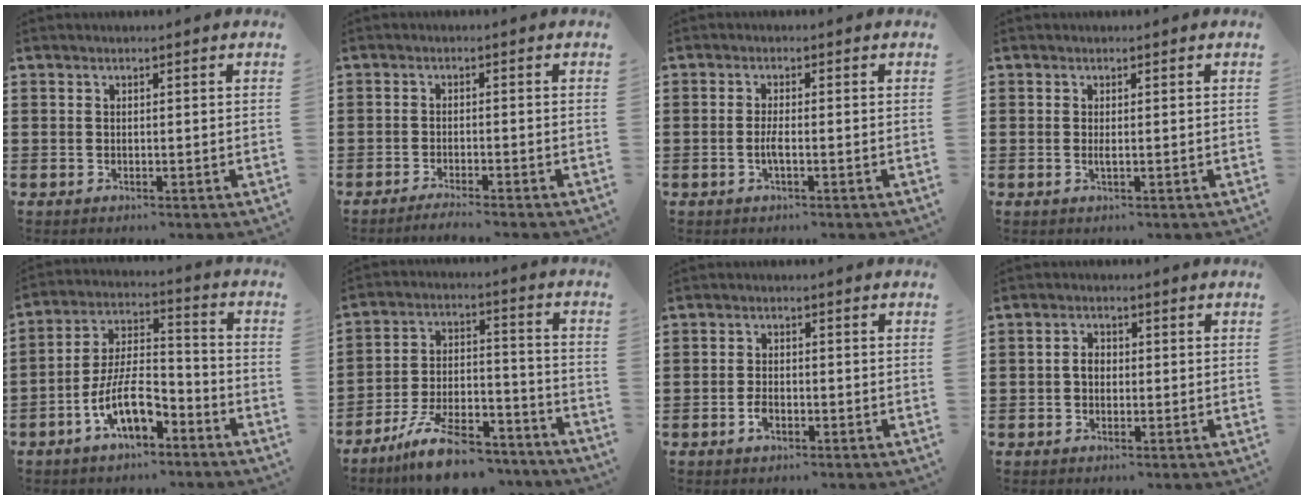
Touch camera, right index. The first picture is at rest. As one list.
[{"total": 2.0, "force": [-1.9, -0.3, 0.5], "torque": [-0.008, -0.001, -0.037]}, {"total": 2.3, "force": [-0.8, 0.2, 2.2], "torque": [-0.055, -0.007, -0.018]}, {"total": 0.8, "force": [-0.1, 0.0, 0.8], "torque": [-0.015, -0.004, 0.000]}, {"total": 10.5, "force": [-5.6, 4.5, 7.6], "torque": [-0.161, 0.007, -0.104]}, {"total": 11.6, "force": [-9.4, 2.9, 6.1], "torque": [-0.111, 0.039, -0.178]}, {"total": 2.2, "force": [-1.1, 1.1, 1.5], "torque": [-0.037, -0.002, -0.022]}, {"total": 1.9, "force": [-0.2, 1.2, 1.5], "torque": [-0.028, 0.004, -0.005]}]